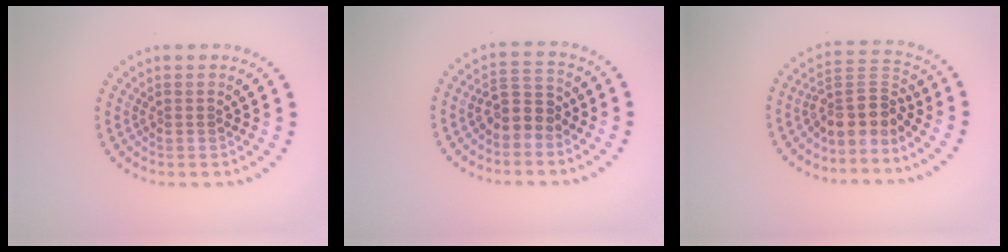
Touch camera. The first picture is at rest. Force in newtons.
{"total": 2.9, "press": 2.7, "slide": 1.1}
{"total": 3.8, "press": 2.8, "slide": 2.5}